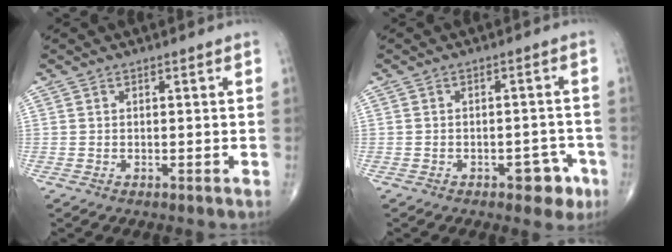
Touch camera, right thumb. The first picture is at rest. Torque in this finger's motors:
{"motor_torque": [0.80, 0.36, 0.10, -0.41, -0.01]}